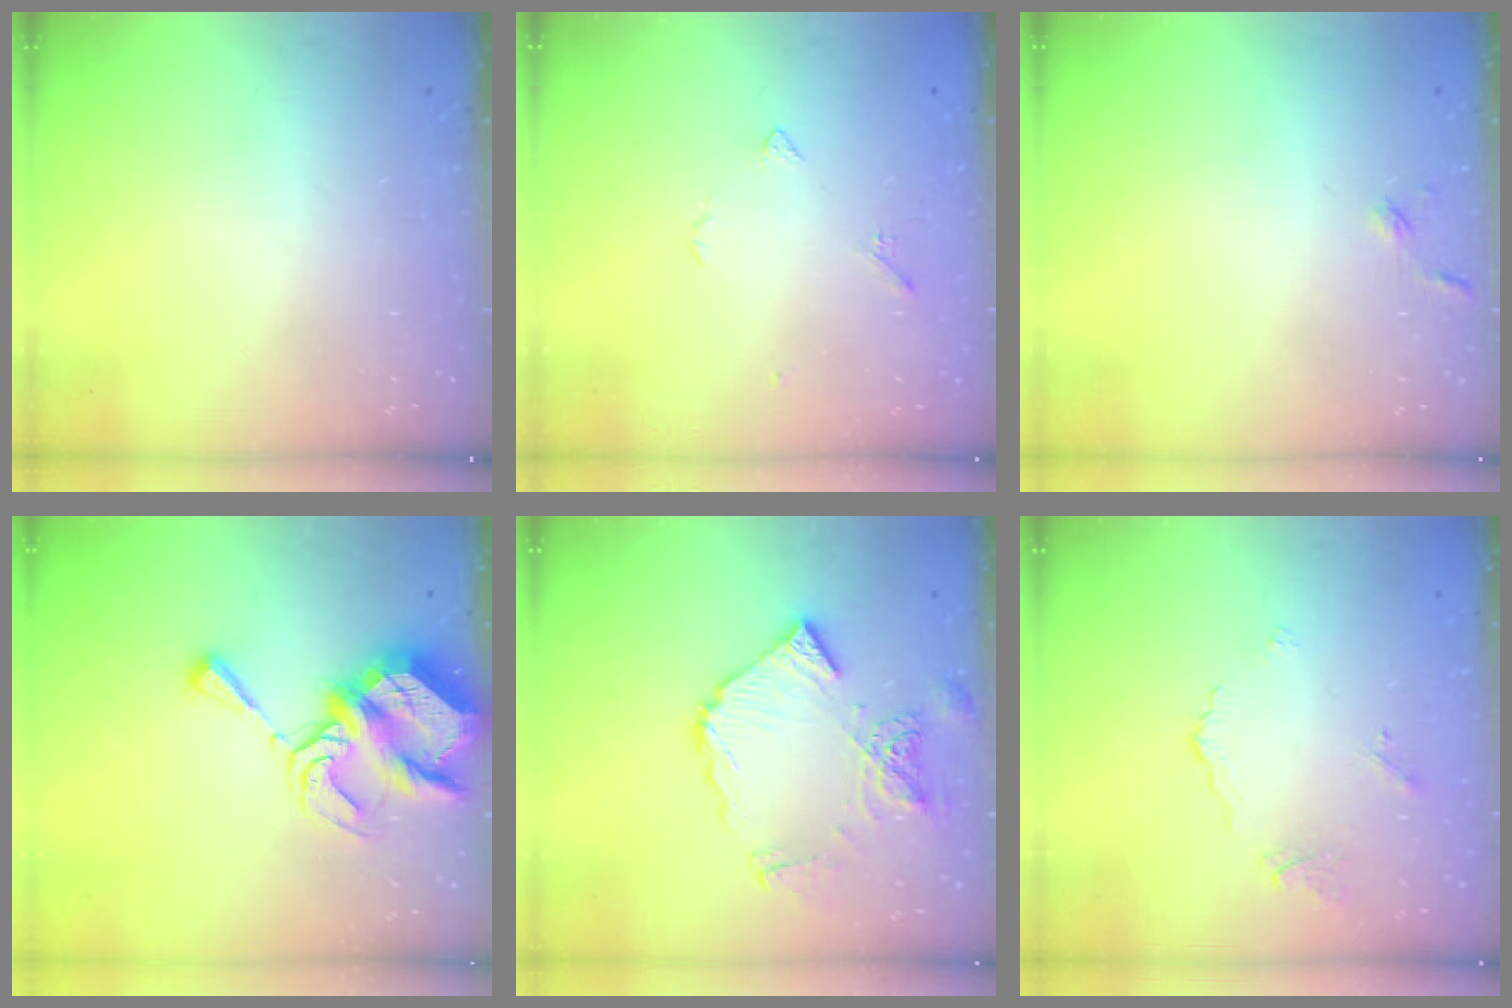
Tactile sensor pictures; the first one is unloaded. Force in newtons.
{"total": 3.8, "press": 3.7, "slide": 0.7}
{"total": 3.2, "press": 3.2, "slide": 0.4}
{"total": 11.7, "press": 11.6, "slide": 1.2}
{"total": 14.3, "press": 14.2, "slide": 1.6}
{"total": 3.4, "press": 3.4, "slide": 0.6}